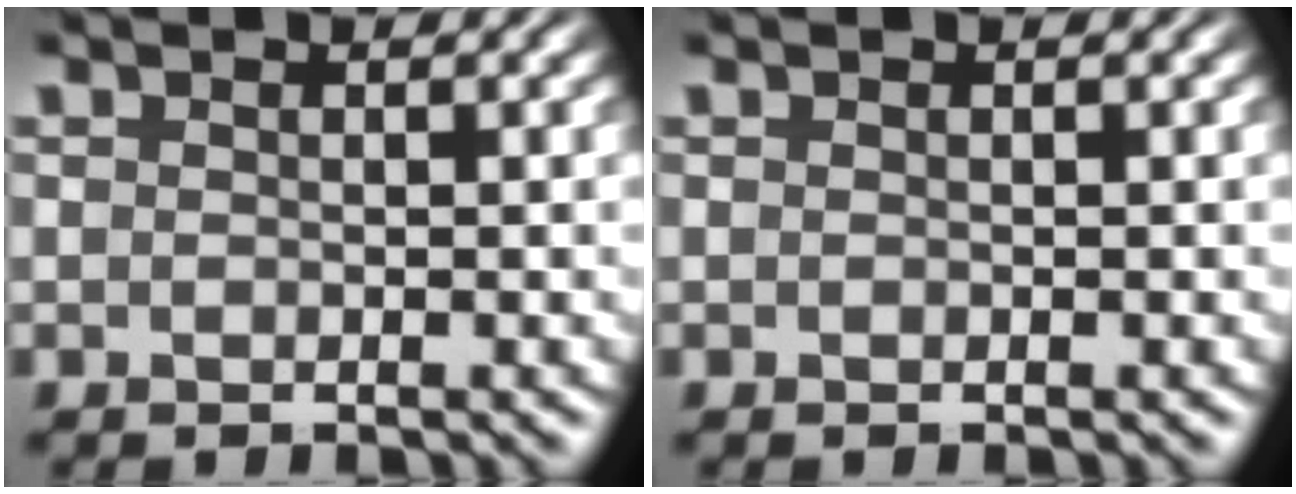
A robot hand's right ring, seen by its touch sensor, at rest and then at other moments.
{"total": 0.0}